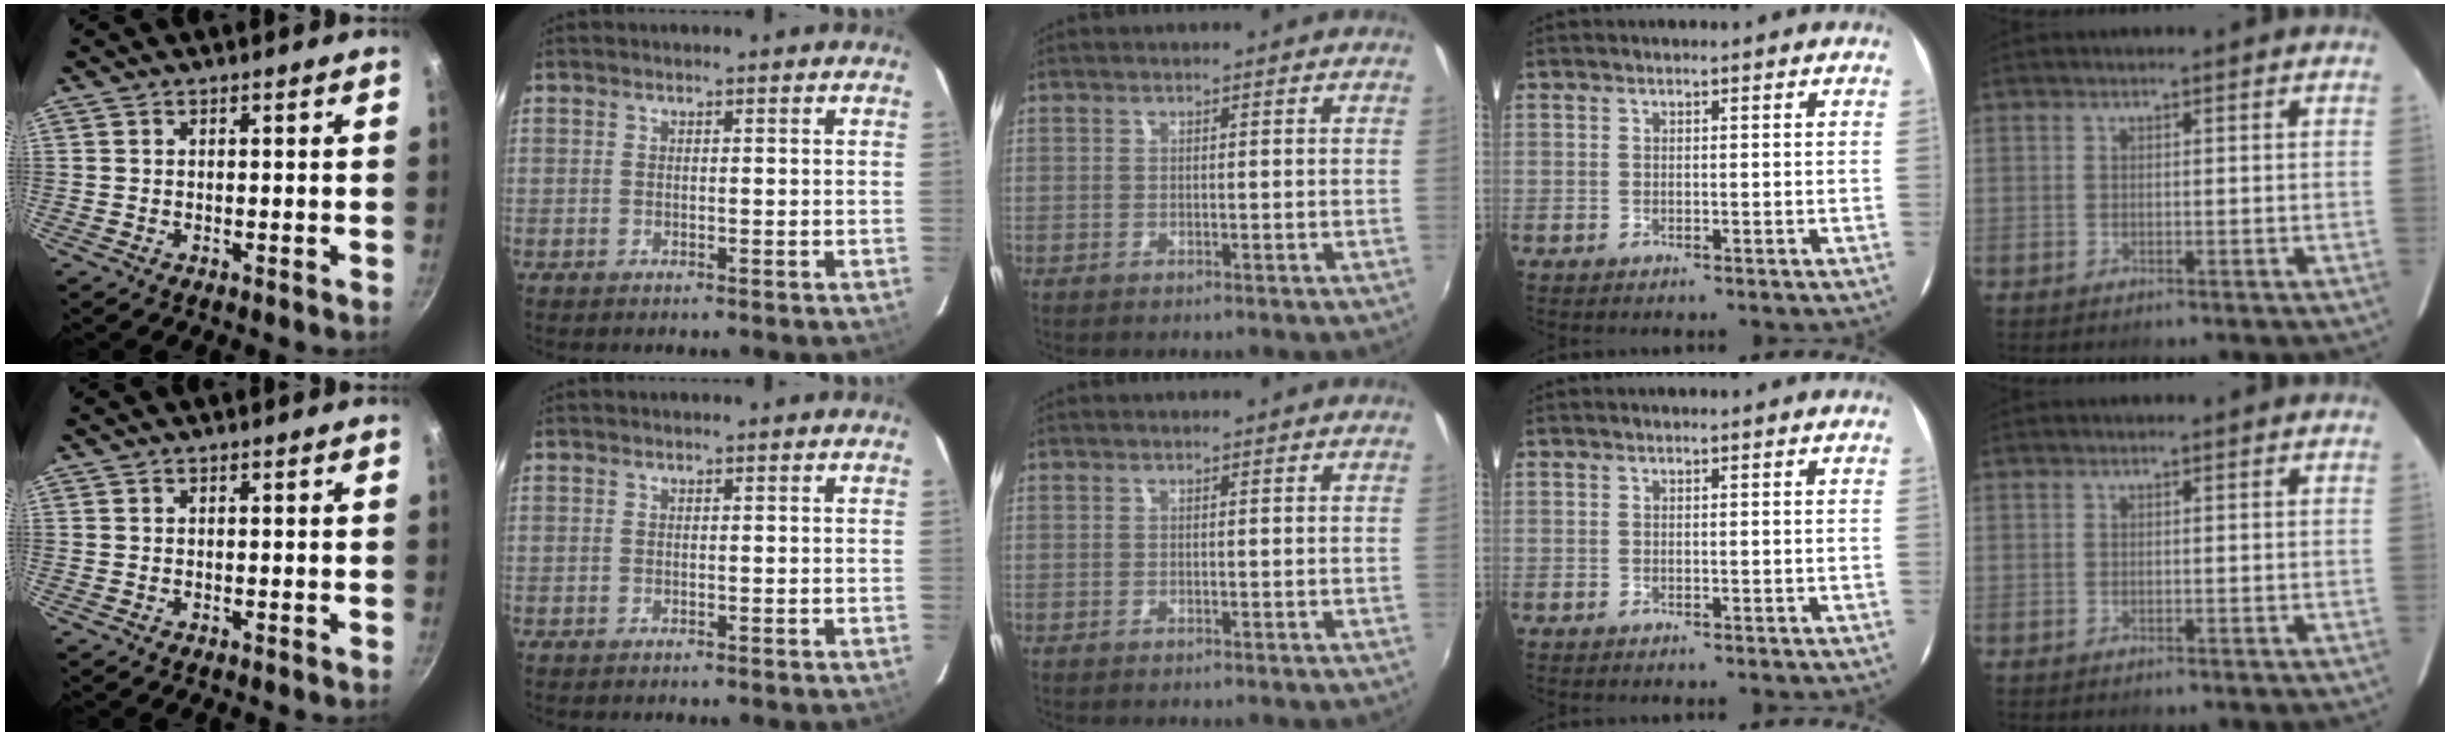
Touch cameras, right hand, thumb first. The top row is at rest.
{}